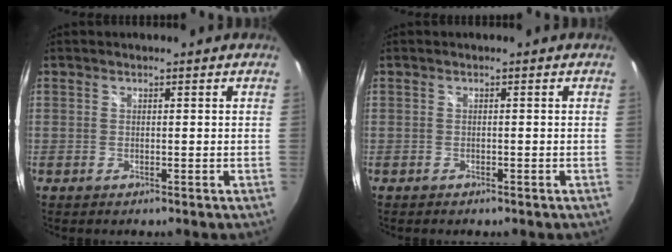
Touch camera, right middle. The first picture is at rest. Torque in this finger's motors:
{"motor_torque": [-0.57, -0.02, -0.08, -0.01]}